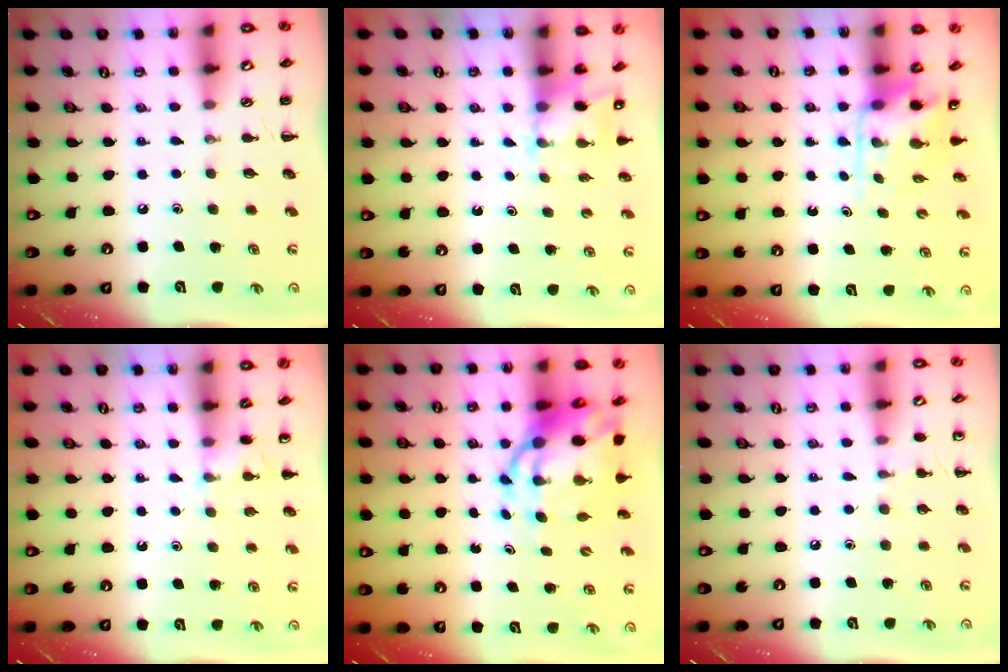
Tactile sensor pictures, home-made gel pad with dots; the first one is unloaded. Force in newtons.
{"total": 3.6, "press": 3.5, "slide": 0.8}
{"total": 4.6, "press": 4.5, "slide": 0.7}
{"total": 5.2, "press": 5.0, "slide": 1.5}
{"total": 10.5, "press": 10.1, "slide": 3.0}
{"total": 4.3, "press": 4.1, "slide": 1.3}